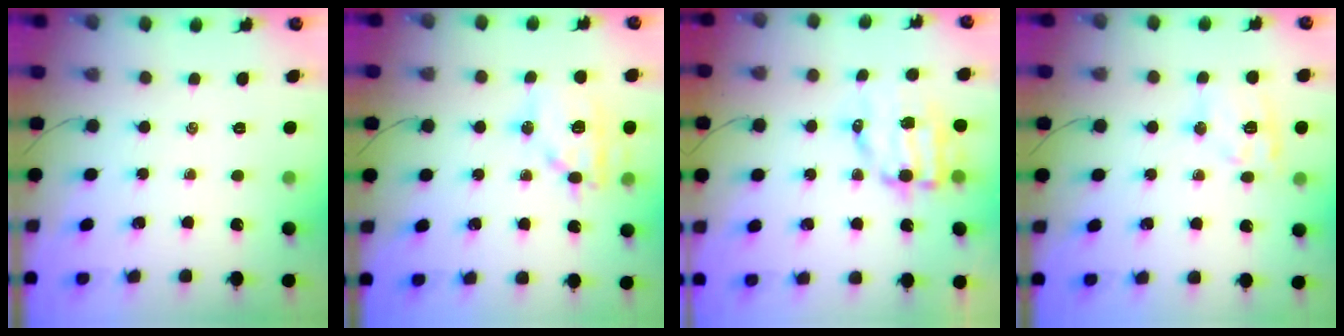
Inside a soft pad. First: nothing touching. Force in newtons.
{"total": 14.0, "press": 13.9, "slide": 1.9}
{"total": 9.3, "press": 9.1, "slide": 2.1}
{"total": 11.9, "press": 11.8, "slide": 1.3}